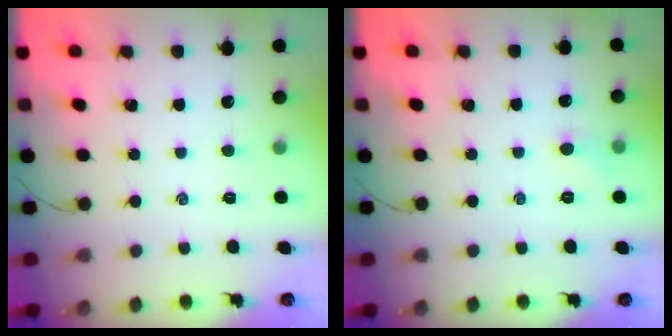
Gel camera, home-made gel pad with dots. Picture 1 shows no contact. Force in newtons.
{"total": 4.2, "press": 4.0, "slide": 1.3}